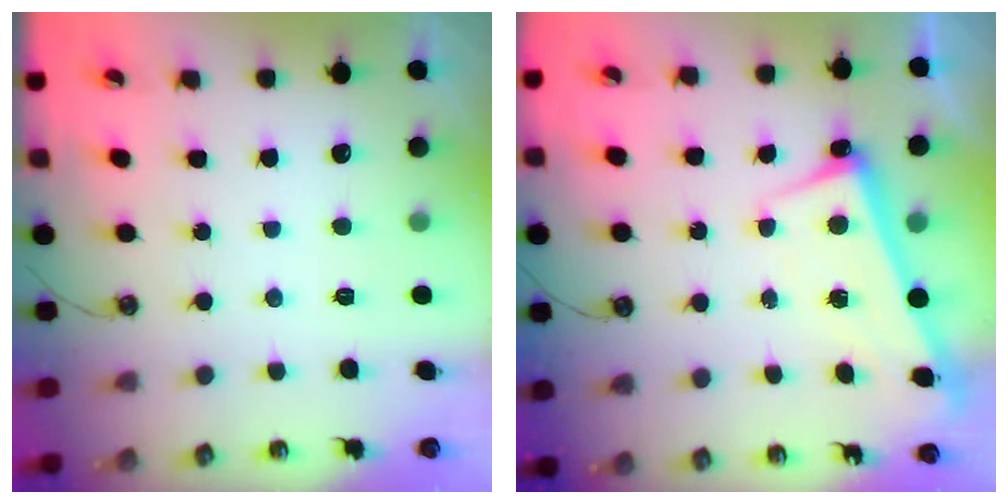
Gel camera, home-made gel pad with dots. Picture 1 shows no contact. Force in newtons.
{"total": 2.6, "press": 2.4, "slide": 0.9}